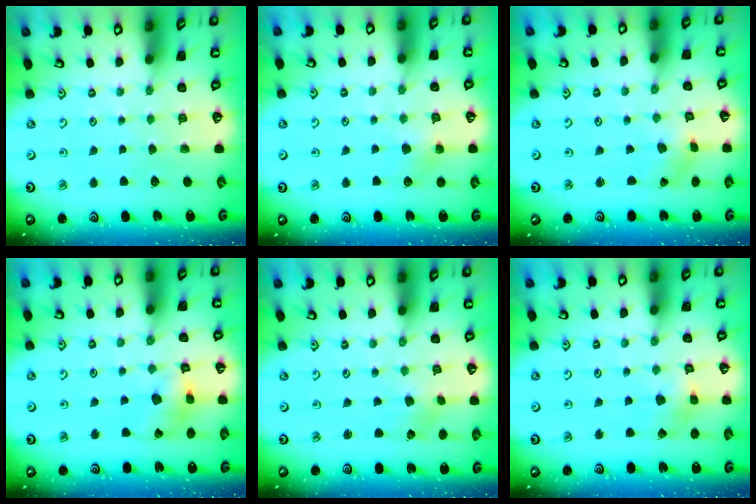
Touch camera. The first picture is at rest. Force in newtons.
{"total": 5.7, "press": 5.7, "slide": 0.4}
{"total": 2.7, "press": 2.3, "slide": 1.3}
{"total": 7.2, "press": 7.2, "slide": 0.9}
{"total": 2.6, "press": 2.6, "slide": 0.2}
{"total": 3.6, "press": 3.6, "slide": 0.4}